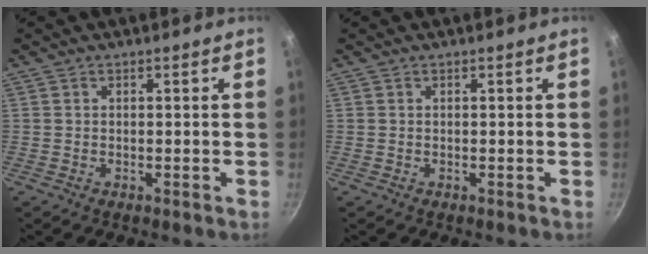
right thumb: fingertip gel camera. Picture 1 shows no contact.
{"total": 0.0}